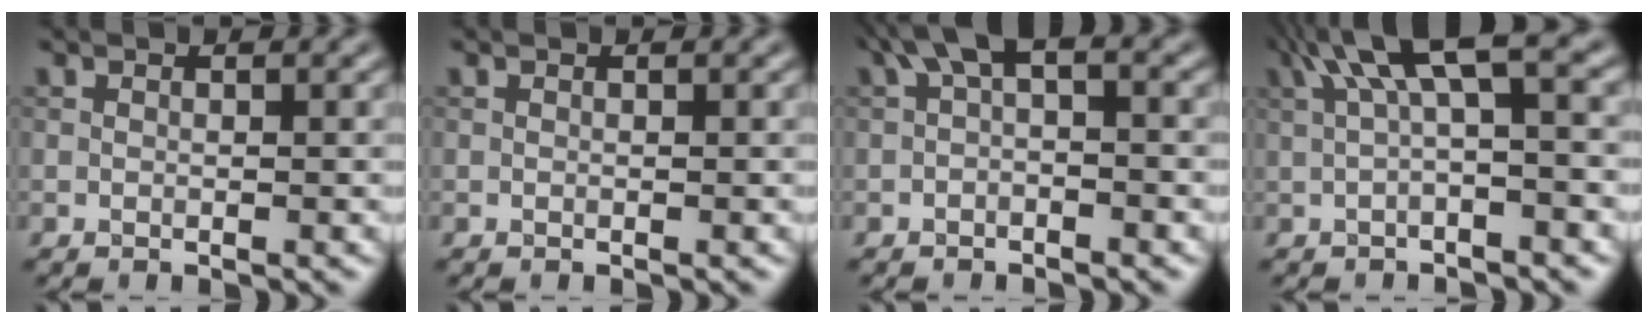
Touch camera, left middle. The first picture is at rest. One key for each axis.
{"total": 0.0}
{"total": 3.2, "fx": 0.3, "fy": 1.3, "fz": 2.8, "tx": -0.044, "ty": 0.016, "tz": -0.003}
{"total": 5.8, "fx": 1.9, "fy": 1.2, "fz": 5.4, "tx": -0.089, "ty": 0.020, "tz": 0.027}